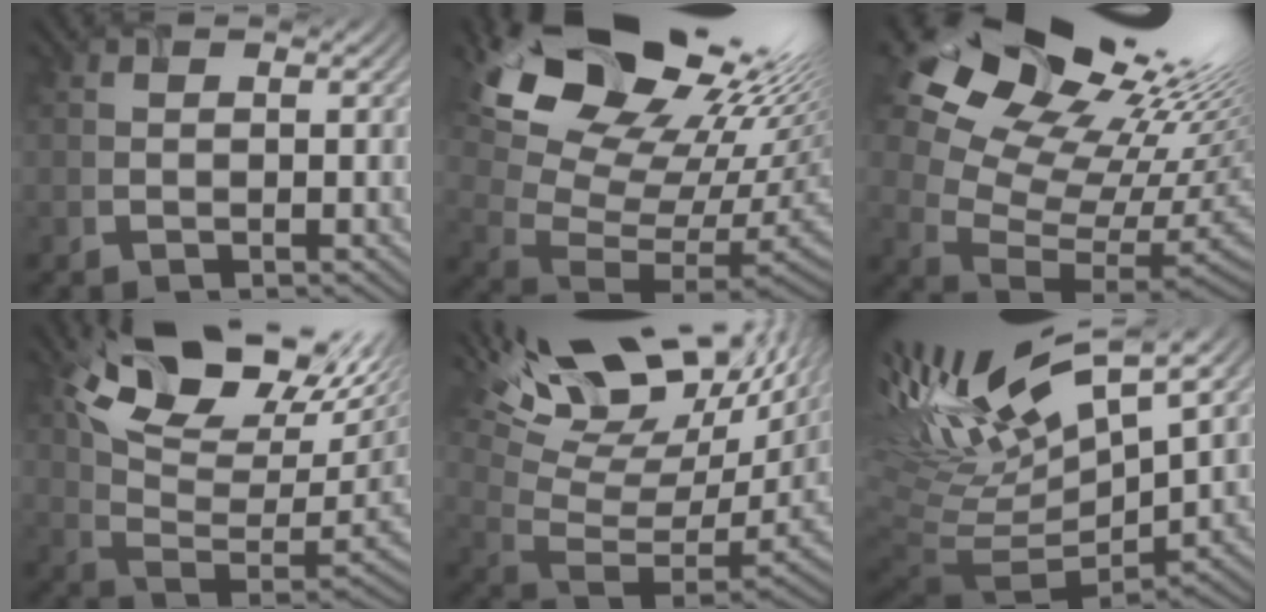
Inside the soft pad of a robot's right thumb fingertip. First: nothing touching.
{"total": 19.4, "force": [10.7, 11.0, 12.0], "torque": [-0.211, 0.034, 0.197]}
{"total": 19.7, "force": [9.9, 11.4, 12.6], "torque": [-0.234, 0.035, 0.185]}
{"total": 16.2, "force": [9.3, 6.7, 11.4], "torque": [-0.227, 0.007, 0.163]}
{"total": 18.8, "force": [12.6, 7.2, 12.0], "torque": [-0.232, 0.023, 0.193]}
{"total": 16.8, "force": [6.7, 7.2, 13.7], "torque": [-0.272, 0.005, 0.157]}